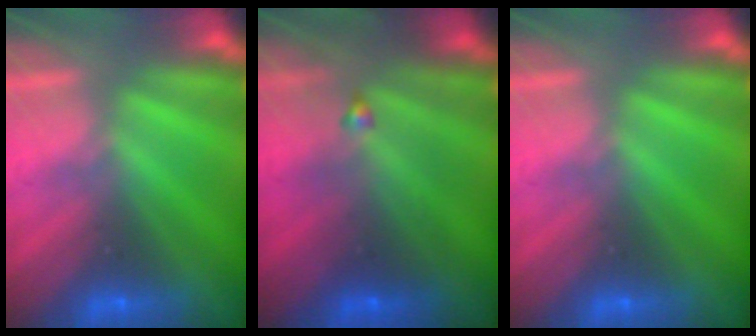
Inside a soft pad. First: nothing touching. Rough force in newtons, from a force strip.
{"total": 7.5}
{"total": 0.0}